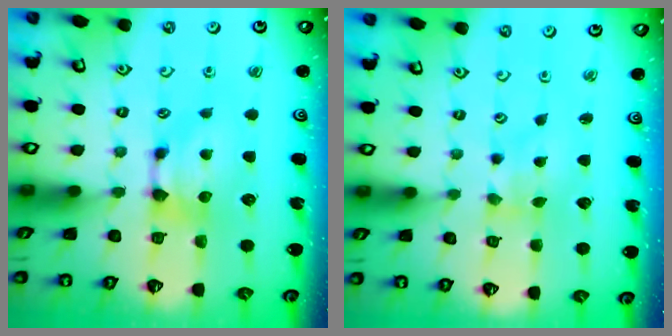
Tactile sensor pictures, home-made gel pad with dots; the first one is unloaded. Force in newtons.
{"total": 2.6, "press": 2.4, "slide": 0.8}